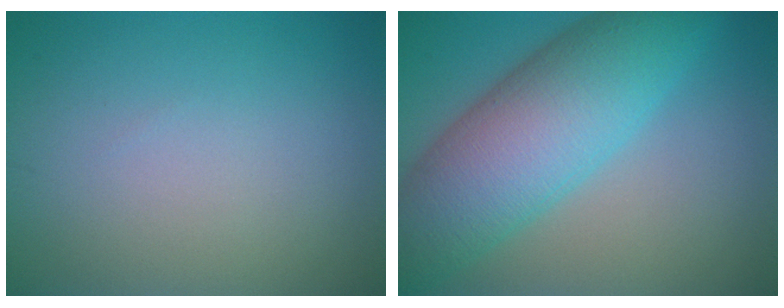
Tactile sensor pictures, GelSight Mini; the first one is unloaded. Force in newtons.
{"total": 10.6, "press": 10.6, "slide": 0.1}